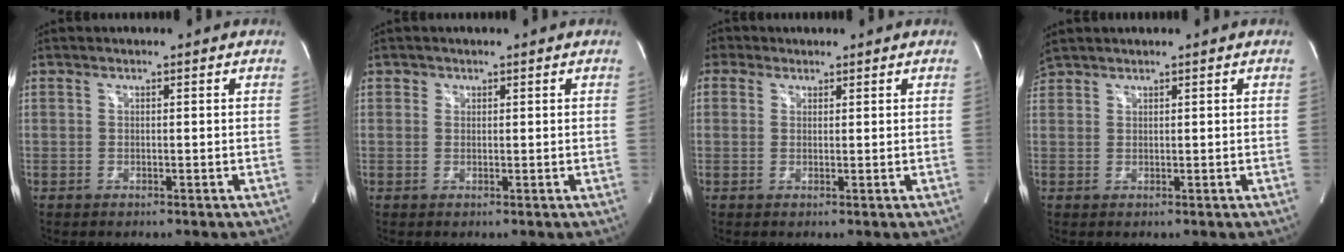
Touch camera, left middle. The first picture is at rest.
{"total": 0.7, "force": [0.3, 0.6, 0.0], "torque": [0.010, 0.001, 0.002]}
{"total": 2.2, "force": [1.3, 1.8, -0.1], "torque": [0.003, 0.012, 0.020]}
{"total": 2.1, "force": [2.0, -0.5, 0.1], "torque": [-0.022, 0.022, 0.052]}